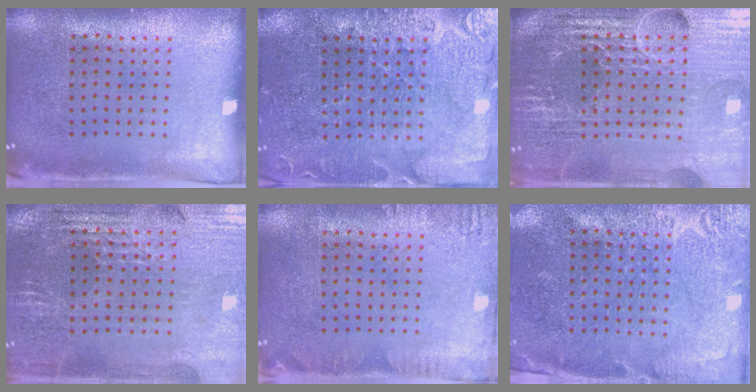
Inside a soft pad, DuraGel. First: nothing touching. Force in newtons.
{"total": 3.6, "press": 3.5, "slide": 1.1}
{"total": 6.4, "press": 5.6, "slide": 3.0}
{"total": 2.9, "press": 2.8, "slide": 0.5}
{"total": 1.7, "press": 1.7, "slide": 0.2}
{"total": 2.8, "press": 2.8, "slide": 0.1}